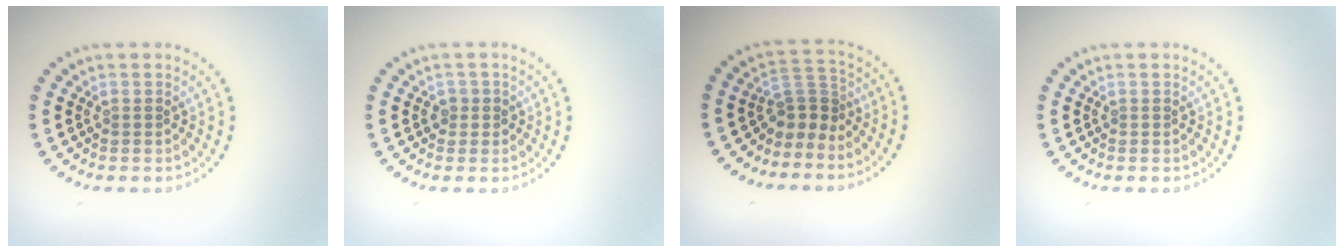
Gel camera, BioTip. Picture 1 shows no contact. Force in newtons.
{"total": 1.2, "press": 1.0, "slide": 0.6}
{"total": 2.8, "press": 1.8, "slide": 2.1}
{"total": 0.0}